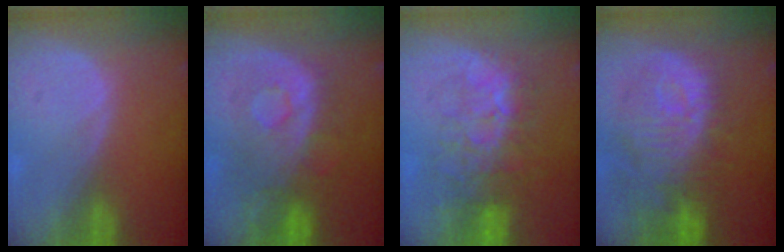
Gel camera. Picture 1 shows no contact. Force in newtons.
{"total": 8.8, "press": 8.5, "slide": 2.2}
{"total": 8.9, "press": 8.3, "slide": 3.3}
{"total": 12.4, "press": 11.1, "slide": 5.6}